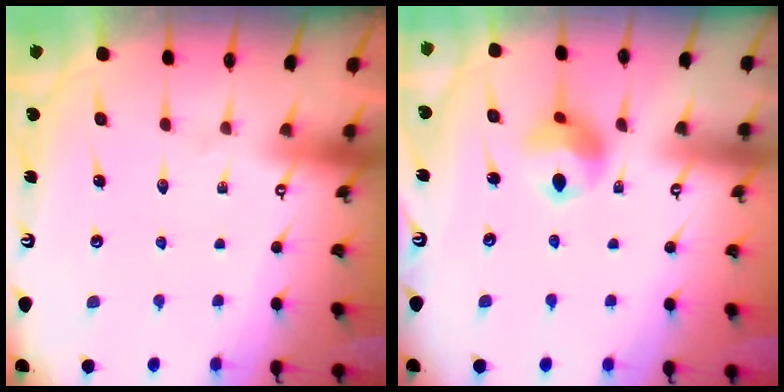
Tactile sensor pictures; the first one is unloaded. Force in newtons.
{"total": 9.5, "press": 9.4, "slide": 1.3}